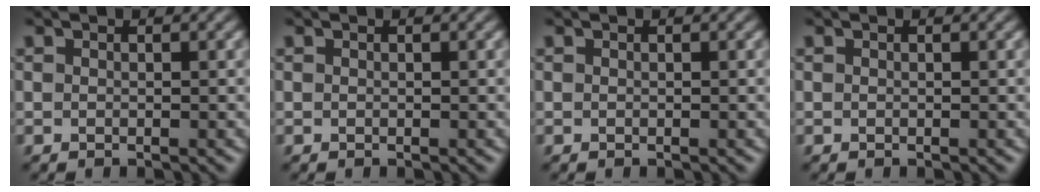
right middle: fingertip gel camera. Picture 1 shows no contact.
{"total": 0.0}
{"total": 0.0}
{"total": 0.0}